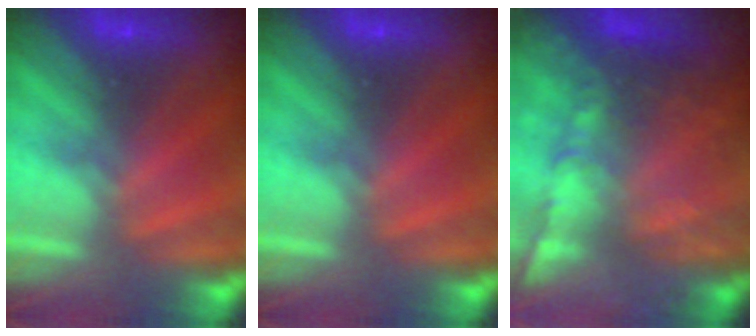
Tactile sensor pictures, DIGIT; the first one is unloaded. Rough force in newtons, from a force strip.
{"total": 0.0}
{"total": 9.1}